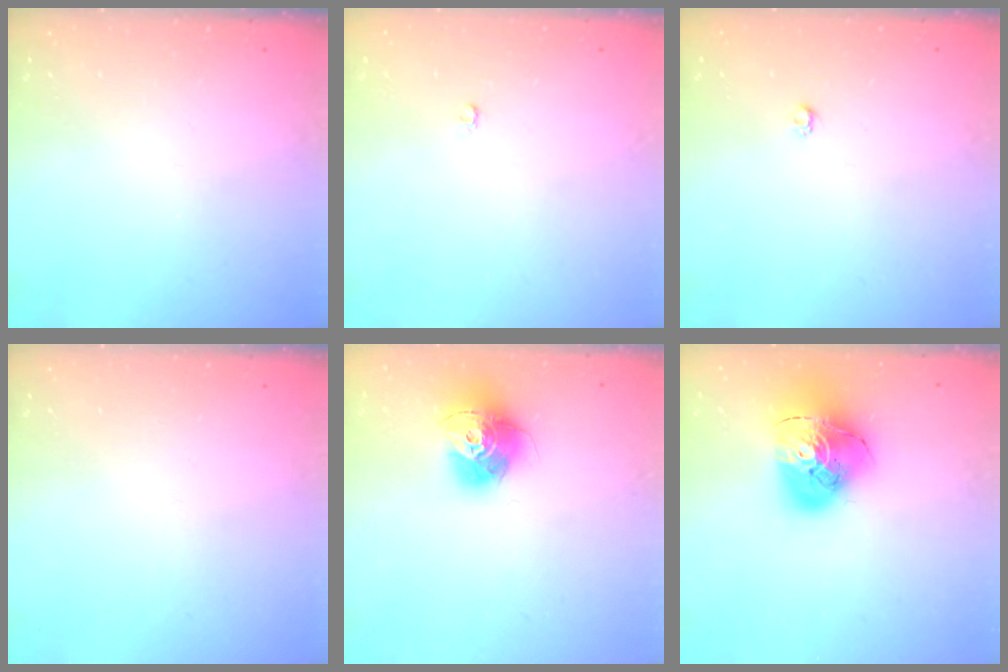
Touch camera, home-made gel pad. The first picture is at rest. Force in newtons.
{"total": 2.0, "press": 2.0, "slide": 0.4}
{"total": 2.6, "press": 2.6, "slide": 0.4}
{"total": 0.0}
{"total": 14.1, "press": 14.1, "slide": 1.3}
{"total": 18.7, "press": 18.6, "slide": 2.1}